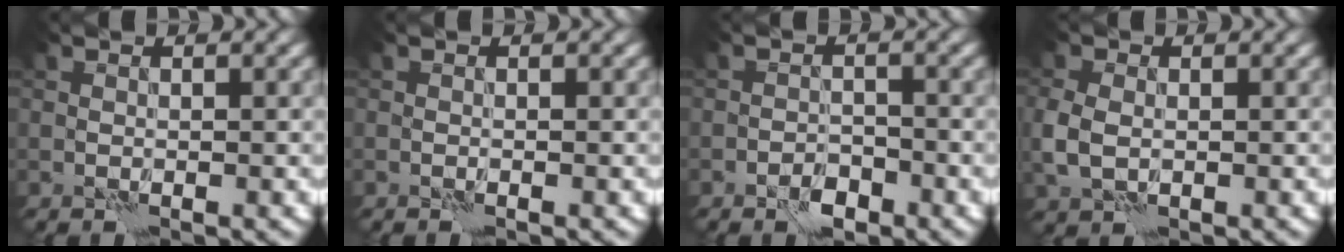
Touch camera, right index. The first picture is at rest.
{"total": 0.0}
{"total": 2.0, "force": [-1.4, 1.1, 1.0], "torque": [-0.012, 0.004, -0.025]}
{"total": 3.1, "force": [-0.4, 2.3, 2.1], "torque": [-0.057, -0.002, -0.013]}